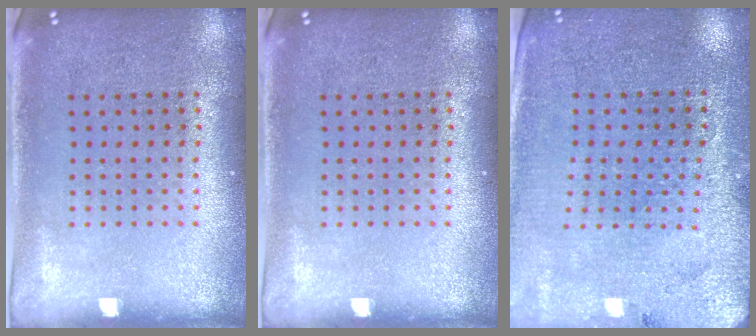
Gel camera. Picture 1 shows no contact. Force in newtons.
{"total": 0.0}
{"total": 2.8, "press": 2.8, "slide": 0.5}